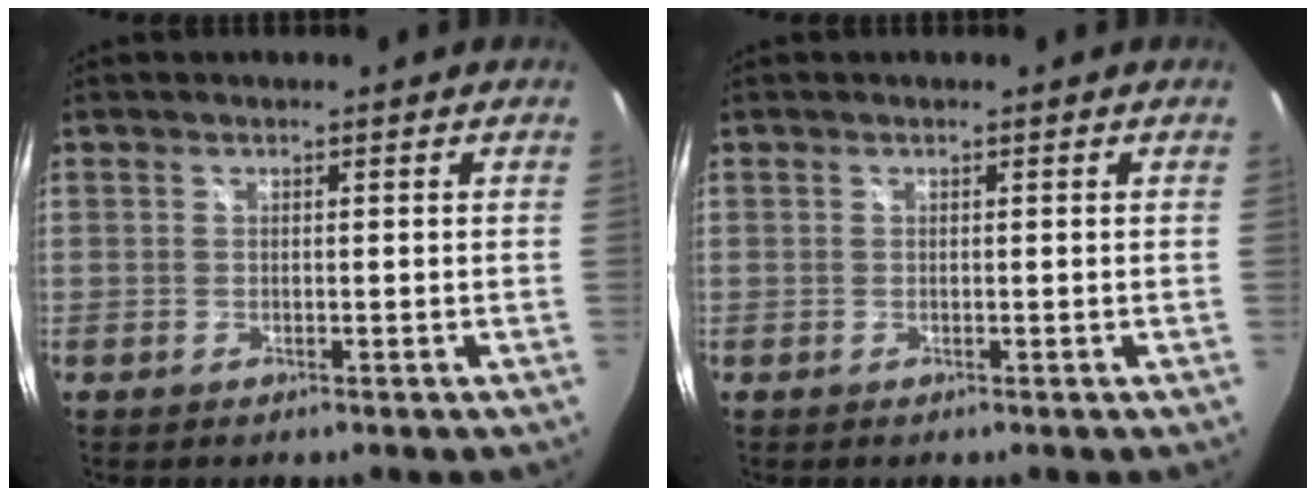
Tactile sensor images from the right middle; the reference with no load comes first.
{"total": 0.0}